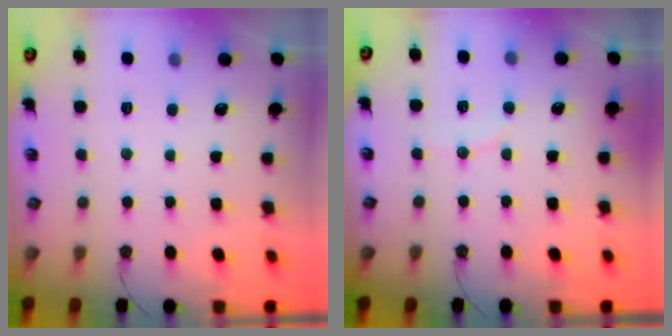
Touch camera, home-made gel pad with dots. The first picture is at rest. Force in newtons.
{"total": 5.7, "press": 5.7, "slide": 0.6}